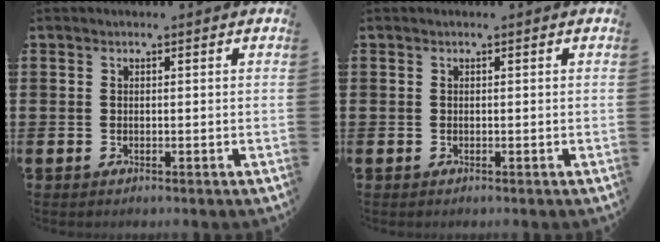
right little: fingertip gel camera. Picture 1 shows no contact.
{"total": 0.0}